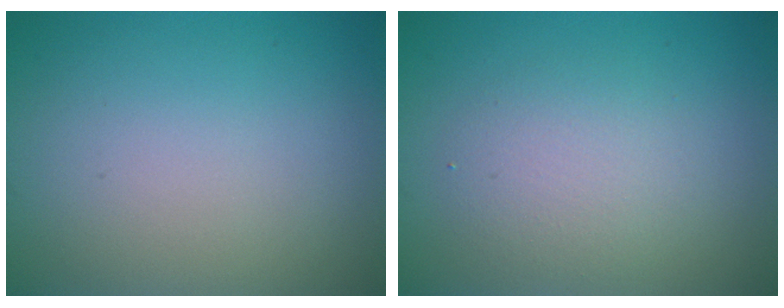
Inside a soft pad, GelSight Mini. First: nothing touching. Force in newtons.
{"total": 2.9, "press": 2.9, "slide": 0.3}